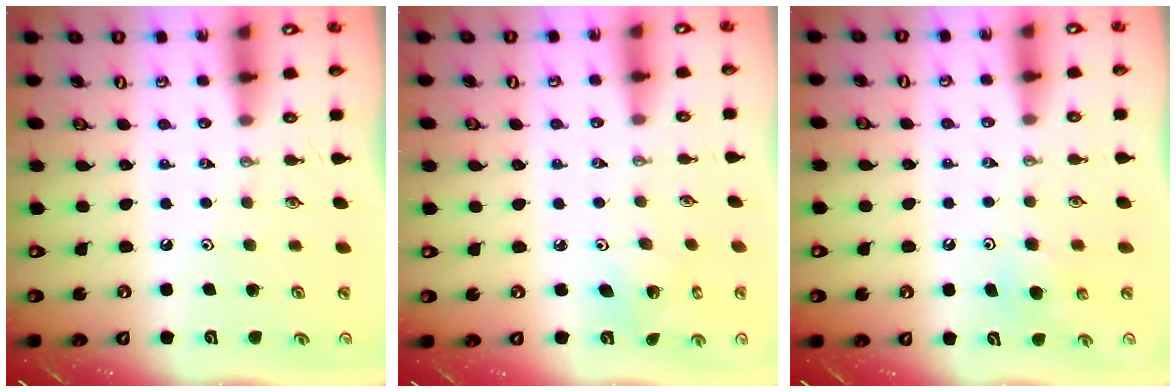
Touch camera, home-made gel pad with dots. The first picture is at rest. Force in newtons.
{"total": 3.9, "press": 3.9, "slide": 0.2}
{"total": 4.6, "press": 4.5, "slide": 0.4}